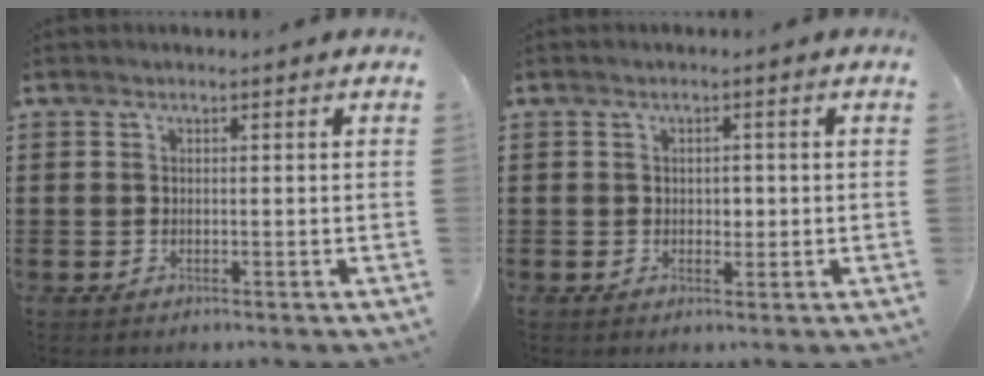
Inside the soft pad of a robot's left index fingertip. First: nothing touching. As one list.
[{"total": 1.4, "force": [0.2, 1.0, 0.9], "torque": [-0.012, 0.003, 0.001]}]